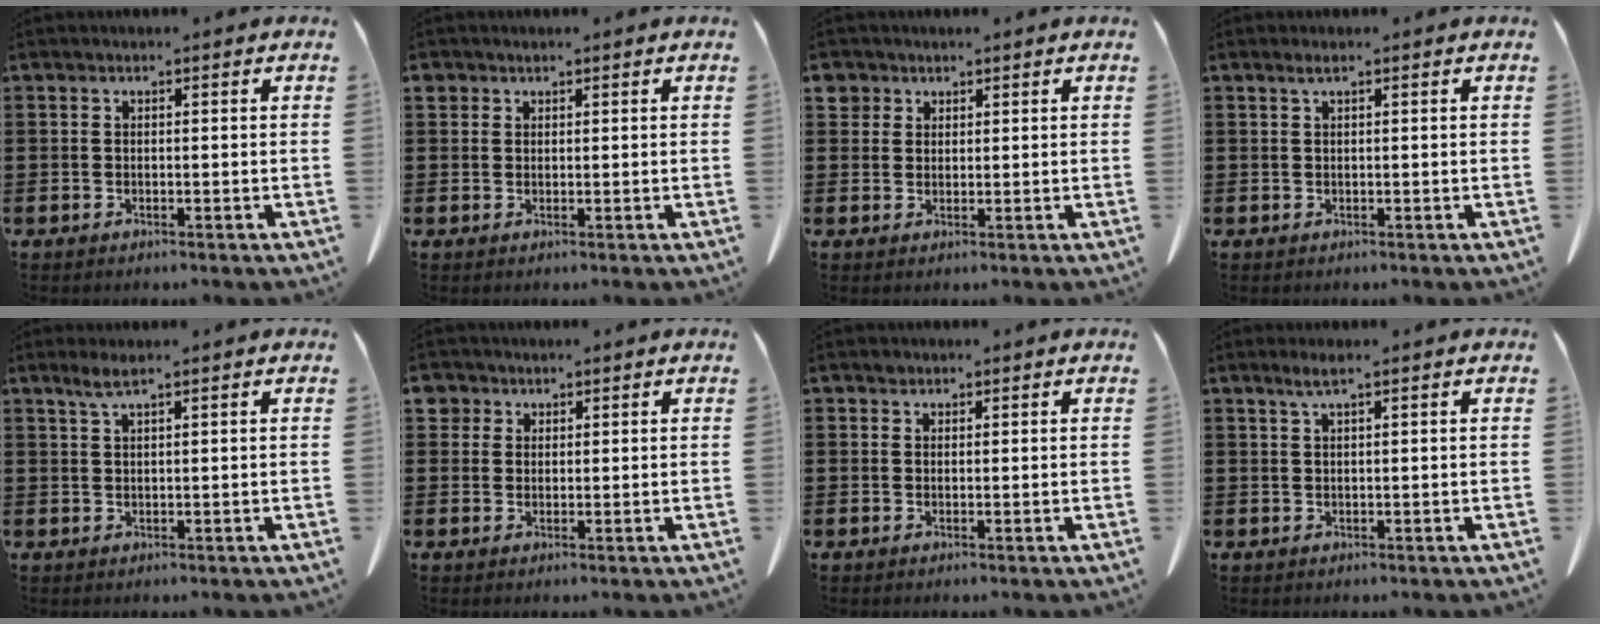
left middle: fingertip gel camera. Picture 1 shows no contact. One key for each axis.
{"total": 1.2, "fx": 0.9, "fy": 0.8, "fz": 0.2, "tx": -0.007, "ty": 0.003, "tz": 0.017}
{"total": 2.5, "fx": 1.6, "fy": 1.8, "fz": 0.4, "tx": -0.007, "ty": 0.005, "tz": 0.028}
{"total": 0.8, "fx": 0.4, "fy": 0.0, "fz": 0.7, "tx": -0.015, "ty": 0.001, "tz": 0.007}
{"total": 2.2, "fx": 1.6, "fy": 0.2, "fz": 1.6, "tx": -0.035, "ty": 0.001, "tz": 0.028}
{"total": 2.5, "fx": 1.5, "fy": 1.9, "fz": 0.4, "tx": -0.009, "ty": 0.006, "tz": 0.026}
{"total": 0.7, "fx": 0.5, "fy": 0.5, "fz": 0.1, "tx": -0.003, "ty": 0.003, "tz": 0.010}
{"total": 1.8, "fx": 1.1, "fy": 0.0, "fz": 1.4, "tx": -0.030, "ty": 0.000, "tz": 0.019}